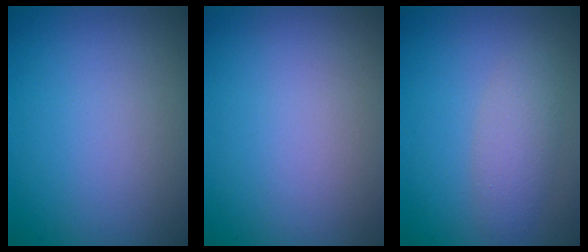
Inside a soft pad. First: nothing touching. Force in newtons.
{"total": 0.0}
{"total": 2.5, "press": 2.5, "slide": 0.1}